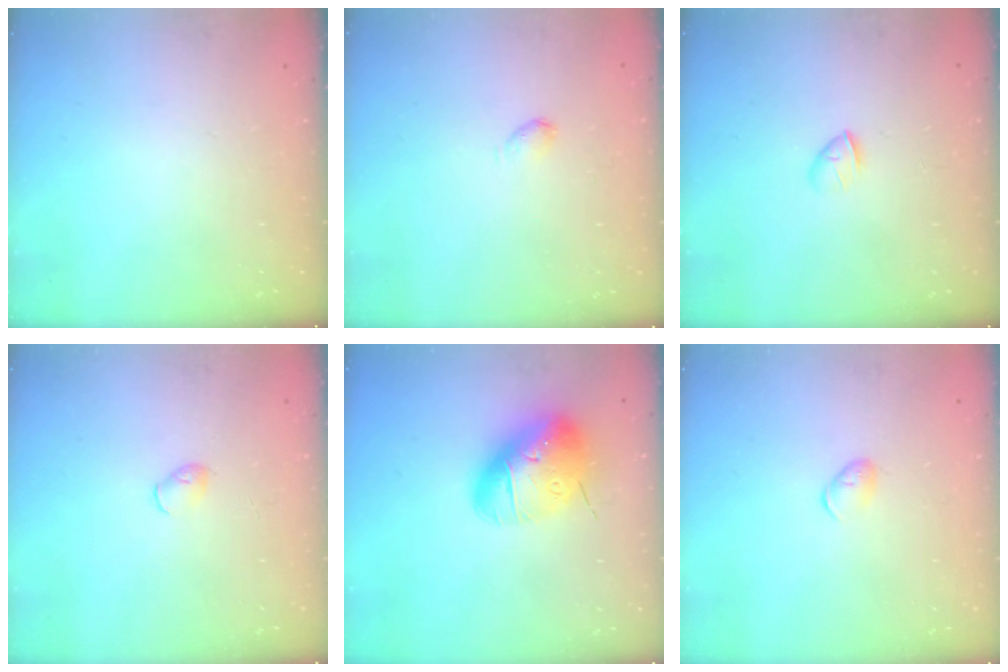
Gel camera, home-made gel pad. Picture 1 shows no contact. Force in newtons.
{"total": 2.9, "press": 2.9, "slide": 0.5}
{"total": 2.6, "press": 2.5, "slide": 0.8}
{"total": 2.9, "press": 2.9, "slide": 0.7}
{"total": 18.5, "press": 18.3, "slide": 2.9}
{"total": 4.4, "press": 4.3, "slide": 1.0}